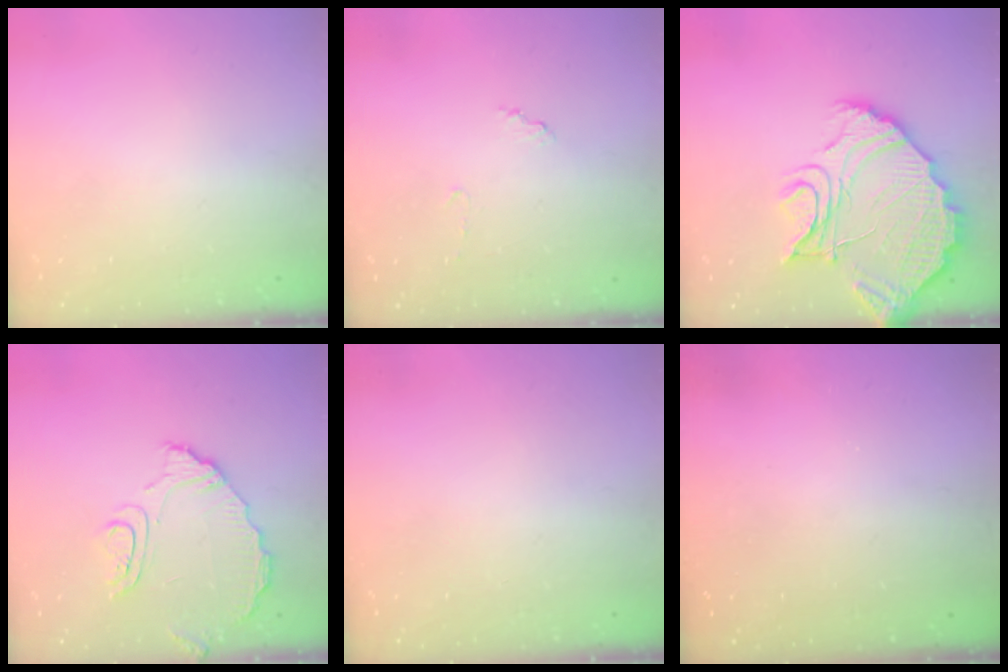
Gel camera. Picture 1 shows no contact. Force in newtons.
{"total": 6.9, "press": 6.9, "slide": 0.5}
{"total": 21.1, "press": 21.1, "slide": 1.6}
{"total": 9.5, "press": 9.5, "slide": 0.8}
{"total": 0.0}
{"total": 3.2, "press": 3.2, "slide": 0.1}